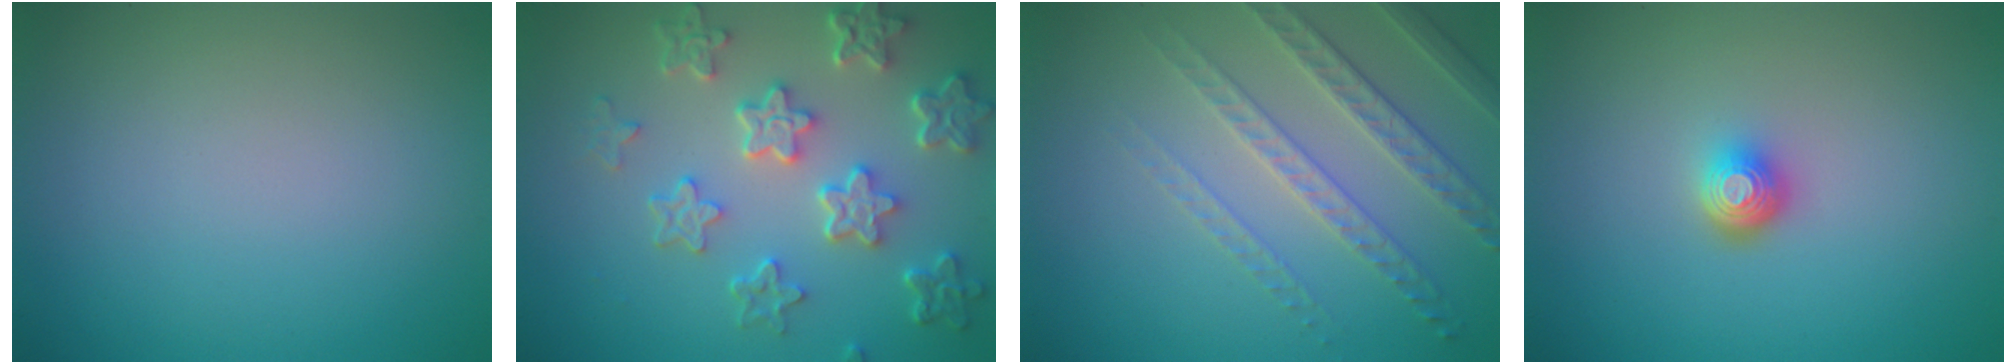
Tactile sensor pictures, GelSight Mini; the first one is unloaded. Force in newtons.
{"total": 6.1, "press": 4.7, "slide": 4.0}
{"total": 4.6, "press": 3.4, "slide": 3.2}
{"total": 2.1, "press": 1.5, "slide": 1.5}